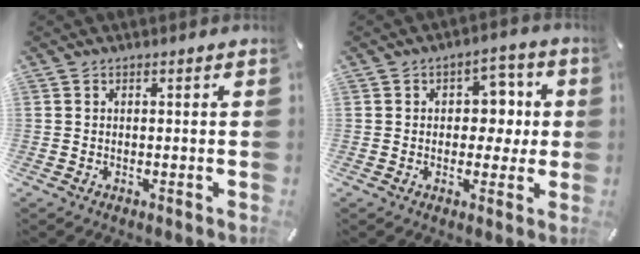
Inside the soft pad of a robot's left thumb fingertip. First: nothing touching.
{"total": 7.4, "force": [0.2, 6.0, 4.3], "torque": [-0.043, 0.003, -0.003]}